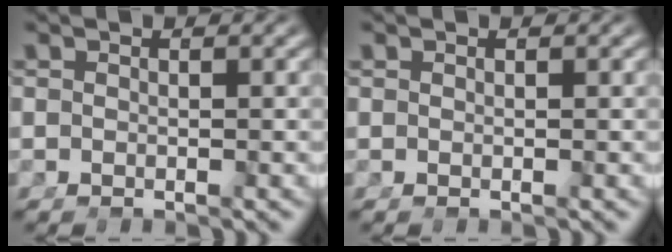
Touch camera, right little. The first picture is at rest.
{"total": 0.0}